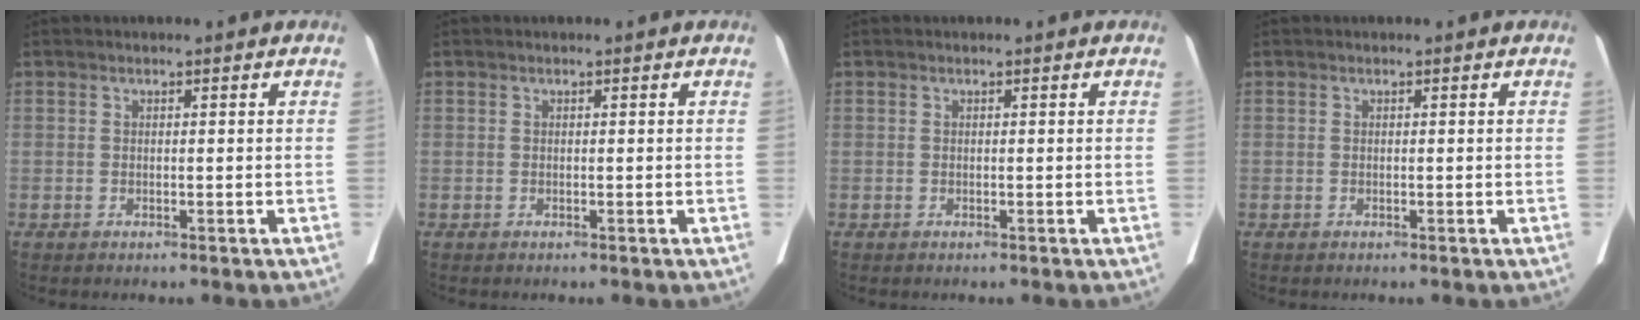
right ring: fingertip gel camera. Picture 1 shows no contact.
{"total": 0.0}
{"total": 0.0}
{"total": 0.0}